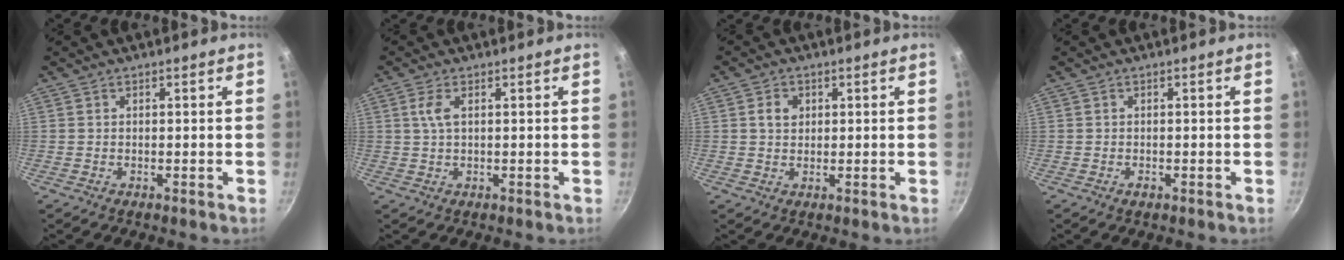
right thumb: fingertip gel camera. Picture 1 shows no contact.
{"total": 3.0, "force": [0.8, 1.3, 2.6], "torque": [-0.057, 0.003, 0.017]}
{"total": 3.3, "force": [0.9, 2.6, 1.8], "torque": [-0.017, 0.002, 0.014]}
{"total": 0.9, "force": [-0.4, 0.6, 0.5], "torque": [-0.006, 0.000, -0.008]}